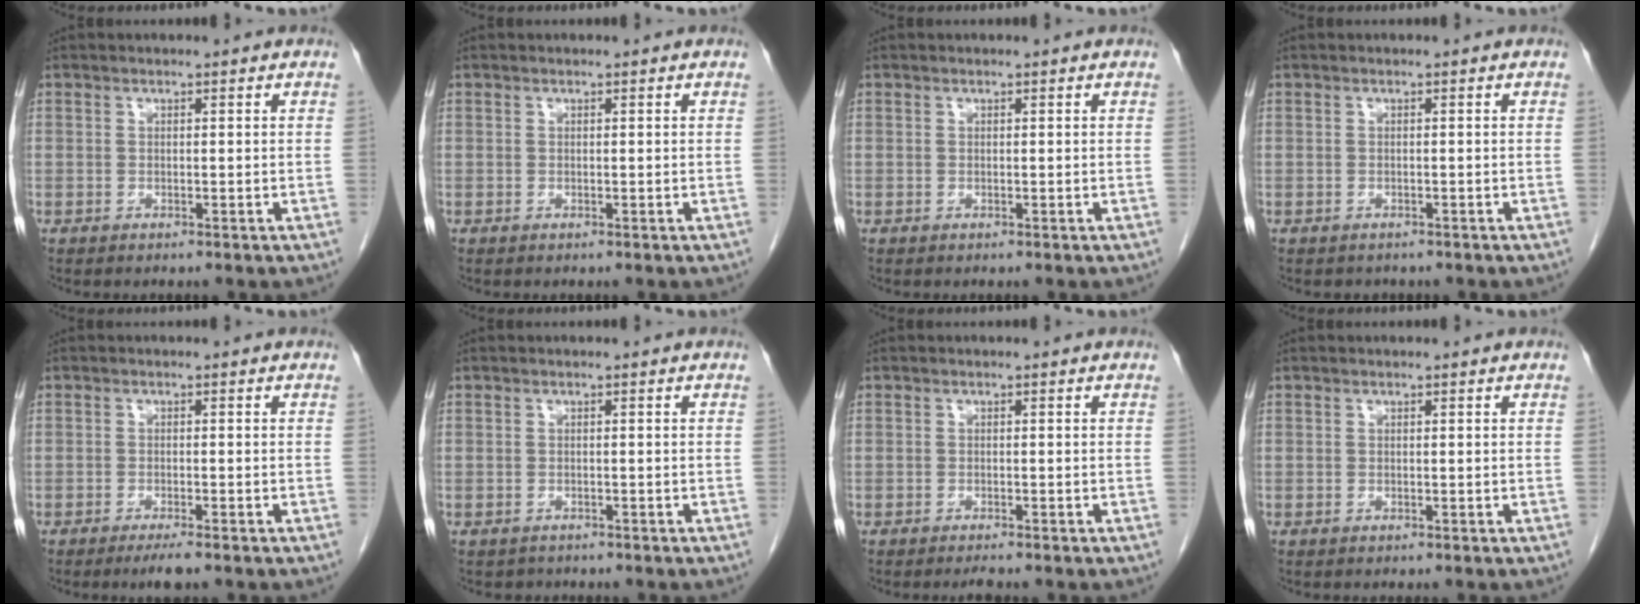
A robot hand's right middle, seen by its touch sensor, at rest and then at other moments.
{"total": 0.0}
{"total": 0.0}
{"total": 1.8, "force": [-1.5, 0.9, 0.2], "torque": [-0.010, -0.001, -0.019]}
{"total": 2.6, "force": [-1.9, 0.2, 1.7], "torque": [-0.028, -0.005, -0.031]}
{"total": 1.3, "force": [-1.1, 0.7, -0.1], "torque": [-0.011, 0.000, -0.017]}
{"total": 1.2, "force": [-1.0, 0.0, 0.5], "torque": [-0.009, -0.003, -0.014]}
{"total": 0.0}